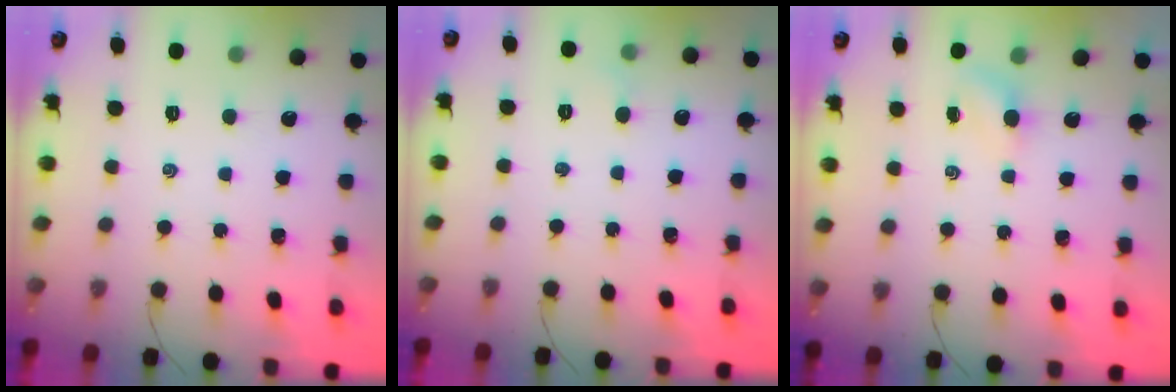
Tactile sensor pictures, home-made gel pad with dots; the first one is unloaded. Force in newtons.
{"total": 2.7, "press": 2.6, "slide": 0.9}
{"total": 3.4, "press": 3.2, "slide": 1.1}